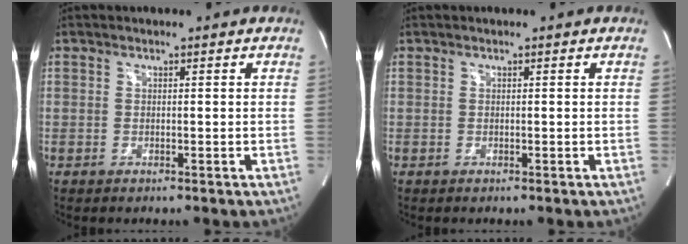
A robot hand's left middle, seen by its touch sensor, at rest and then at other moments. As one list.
[{"total": 0.0}]